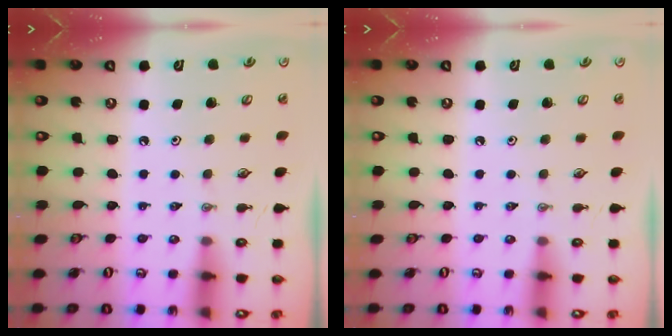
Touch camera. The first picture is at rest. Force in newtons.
{"total": 0.0}